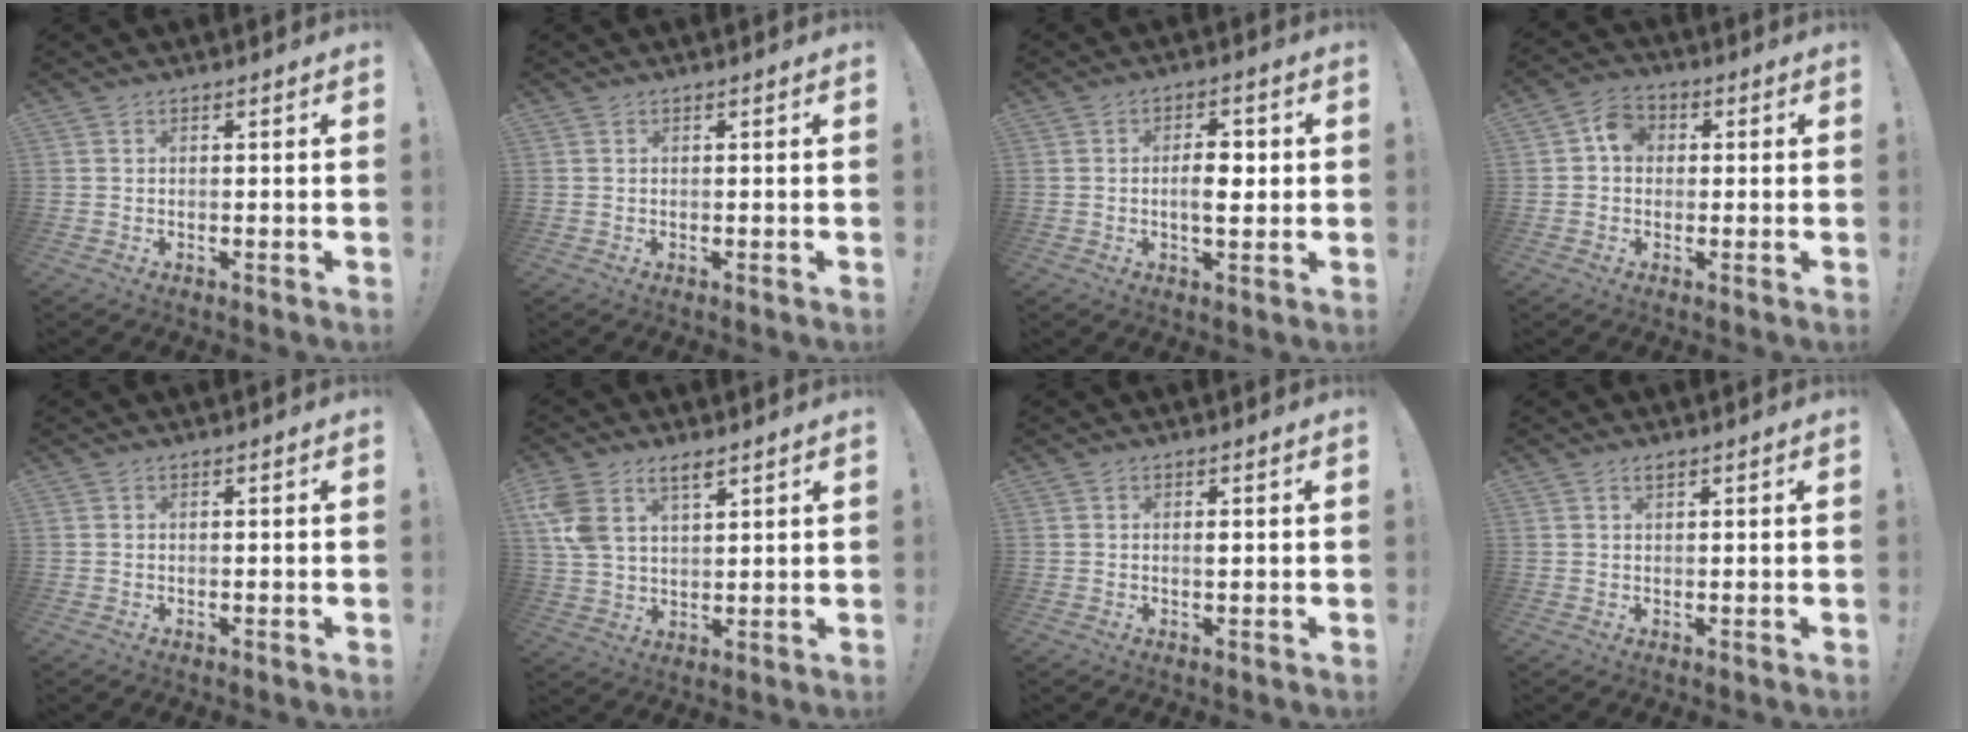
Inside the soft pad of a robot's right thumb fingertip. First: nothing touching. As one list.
[{"total": 0.0}, {"total": 6.6, "force": [-0.4, 3.2, 5.8], "torque": [-0.086, 0.008, -0.012]}, {"total": 5.6, "force": [0.5, 4.5, 3.3], "torque": [-0.046, 0.012, 0.009]}, {"total": 0.0}, {"total": 9.0, "force": [5.5, 5.2, 4.7], "torque": [-0.097, -0.013, 0.112]}, {"total": 0.8, "force": [0.0, 0.2, 0.7], "torque": [-0.003, -0.004, -0.002]}, {"total": 1.1, "force": [0.9, 0.3, 0.5], "torque": [-0.006, -0.002, 0.016]}]